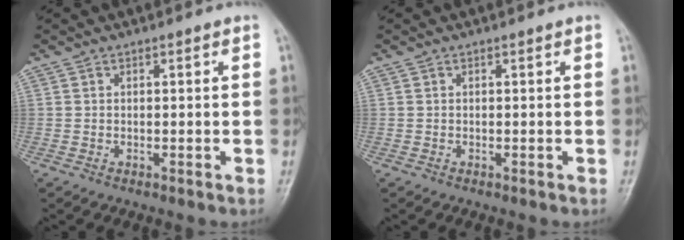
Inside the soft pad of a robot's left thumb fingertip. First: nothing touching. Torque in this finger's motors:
{"motor_torque": [0.00, 0.00, 0.07, -0.08, 0.00]}